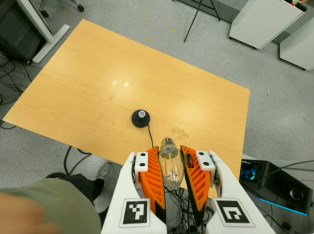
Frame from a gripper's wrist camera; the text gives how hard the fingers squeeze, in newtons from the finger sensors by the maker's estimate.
{"total": 21.1, "left": 23.4, "right": 18.9}